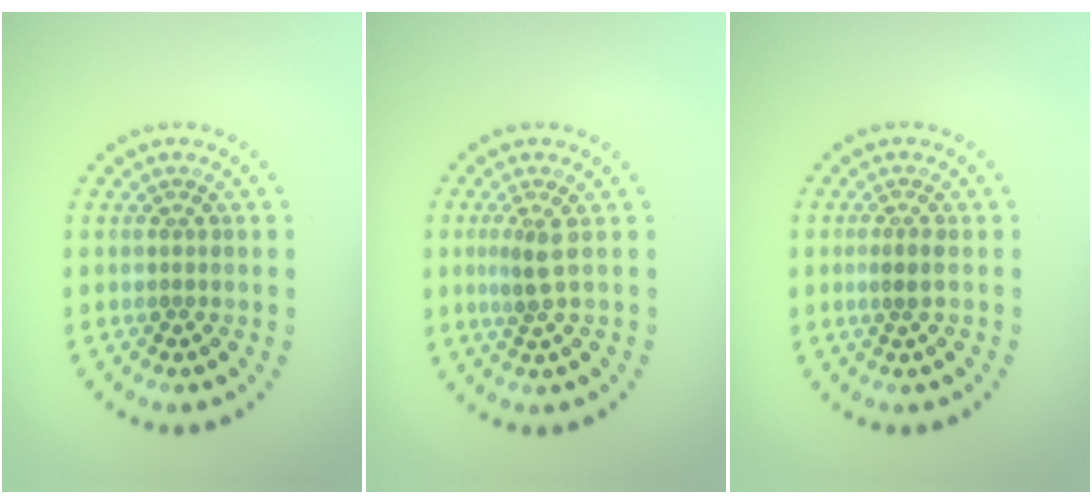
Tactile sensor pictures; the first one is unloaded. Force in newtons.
{"total": 1.7, "press": 1.3, "slide": 1.2}
{"total": 0.9, "press": 0.7, "slide": 0.6}